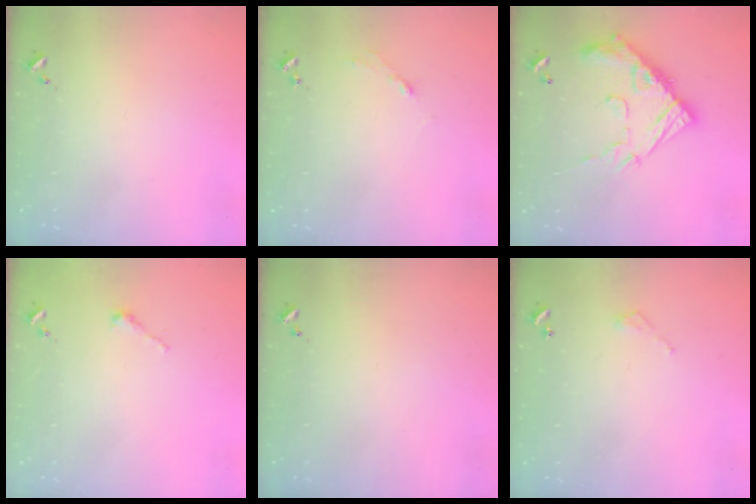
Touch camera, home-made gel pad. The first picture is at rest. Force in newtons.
{"total": 2.7, "press": 2.7, "slide": 0.4}
{"total": 18.0, "press": 18.0, "slide": 1.4}
{"total": 2.5, "press": 2.5, "slide": 0.2}
{"total": 0.0}
{"total": 3.2, "press": 3.1, "slide": 0.2}